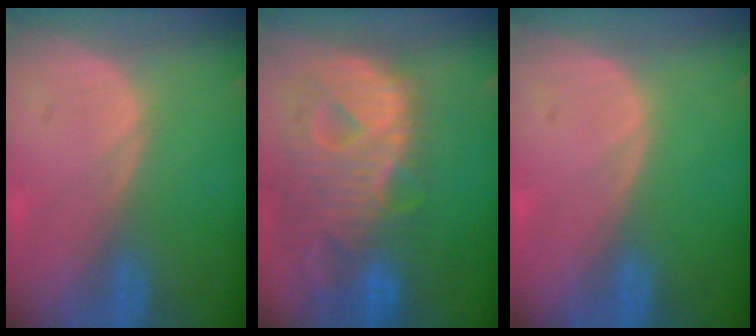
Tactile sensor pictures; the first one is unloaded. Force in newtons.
{"total": 12.8, "press": 10.9, "slide": 6.8}
{"total": 0.0}